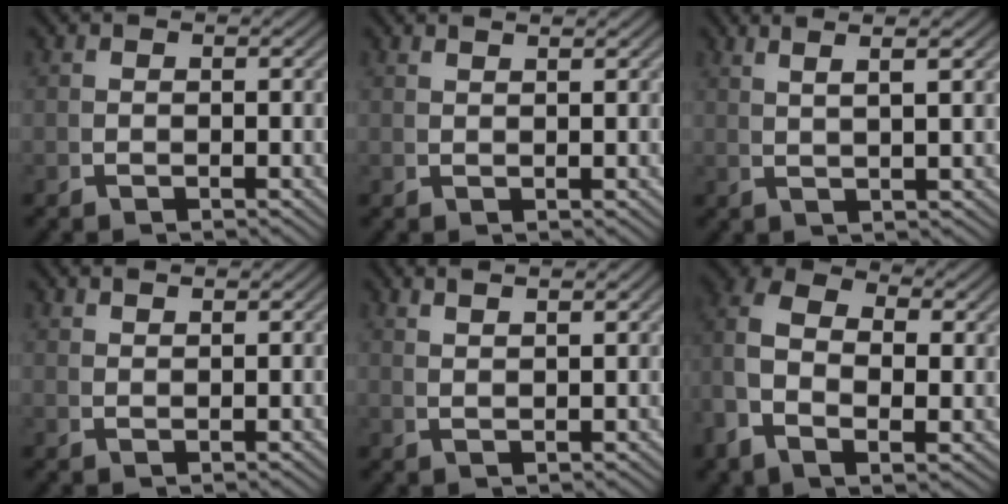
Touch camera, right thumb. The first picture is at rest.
{"total": 1.4, "force": [1.3, -0.4, 0.4], "torque": [-0.003, 0.005, 0.026]}
{"total": 4.1, "force": [2.9, -0.1, 3.0], "torque": [-0.040, 0.016, 0.050]}
{"total": 2.0, "force": [1.9, -0.5, 0.1], "torque": [0.006, 0.006, 0.040]}
{"total": 2.9, "force": [2.6, -0.4, 1.2], "torque": [-0.013, 0.013, 0.050]}
{"total": 6.2, "force": [1.2, 3.8, 4.8], "torque": [-0.115, -0.013, 0.021]}